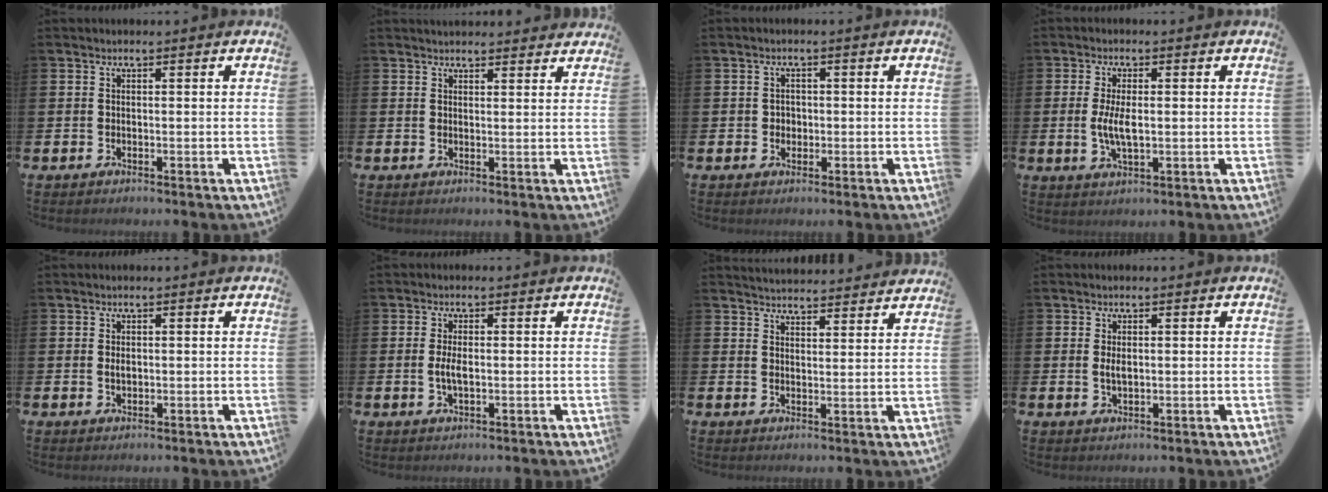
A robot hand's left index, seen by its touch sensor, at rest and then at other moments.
{"total": 2.4, "force": [2.4, 0.5, 0.0], "torque": [0.007, -0.013, 0.042]}
{"total": 1.5, "force": [0.1, 1.5, 0.4], "torque": [0.004, 0.004, -0.003]}
{"total": 4.4, "force": [0.1, 1.8, 4.0], "torque": [-0.076, 0.000, -0.004]}
{"total": 0.9, "force": [0.1, 0.6, 0.7], "torque": [0.000, -0.001, -0.002]}
{"total": 2.8, "force": [-0.2, 1.1, 2.5], "torque": [-0.041, -0.002, -0.006]}
{"total": 4.4, "force": [4.4, 0.2, -0.2], "torque": [-0.004, -0.030, 0.080]}
{"total": 1.8, "force": [0.3, 0.9, 1.5], "torque": [-0.017, -0.001, 0.000]}